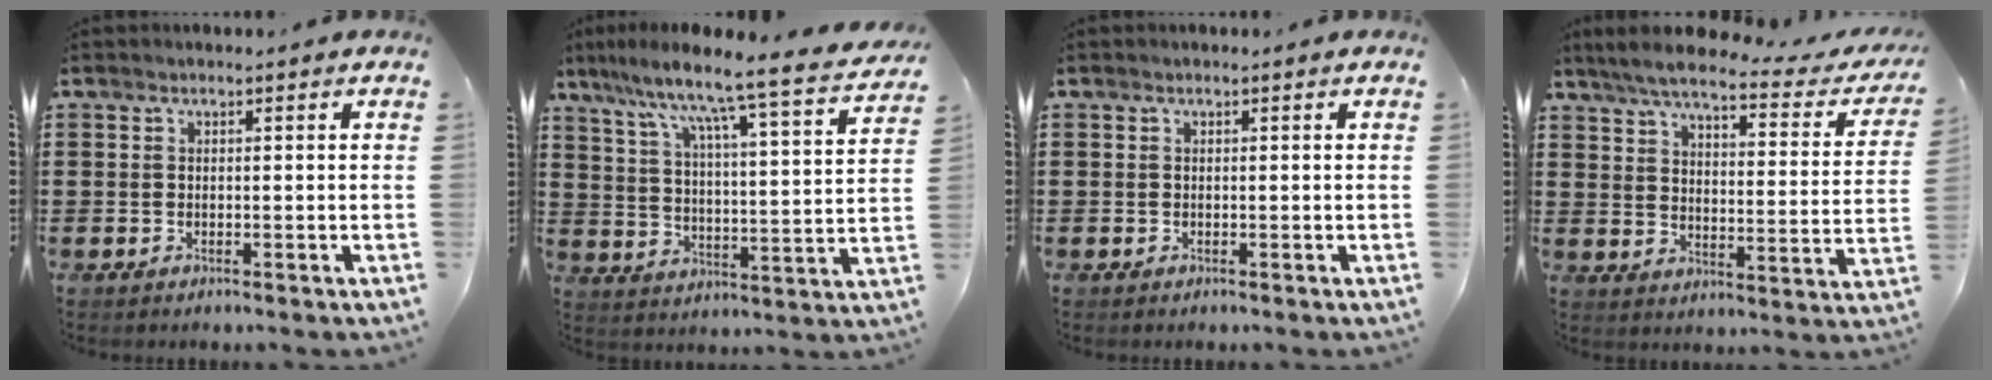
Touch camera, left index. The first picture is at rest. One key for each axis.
{"total": 7.4, "fx": 6.3, "fy": -0.9, "fz": 3.7, "tx": -0.092, "ty": -0.063, "tz": 0.091}
{"total": 0.0}
{"total": 6.4, "fx": 5.3, "fy": 0.6, "fz": 3.5, "tx": -0.091, "ty": -0.025, "tz": 0.088}